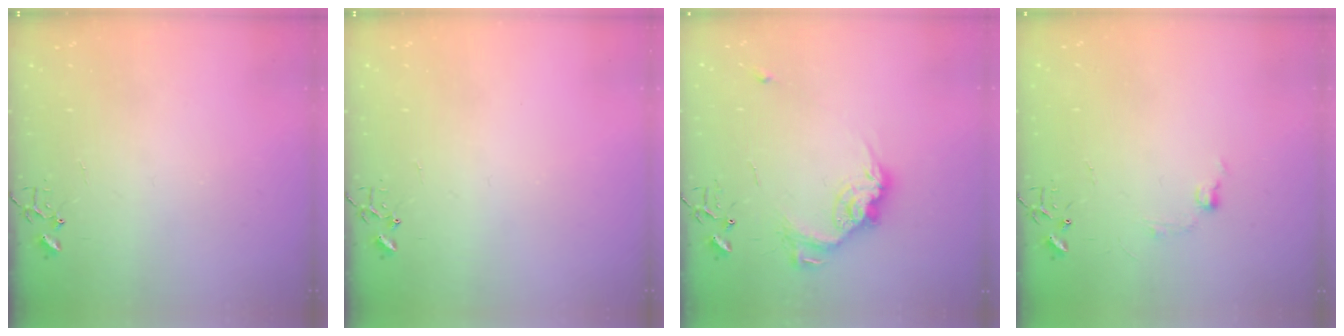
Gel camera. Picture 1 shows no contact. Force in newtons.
{"total": 0.0}
{"total": 15.4, "press": 15.4, "slide": 1.0}
{"total": 6.4, "press": 6.3, "slide": 0.9}